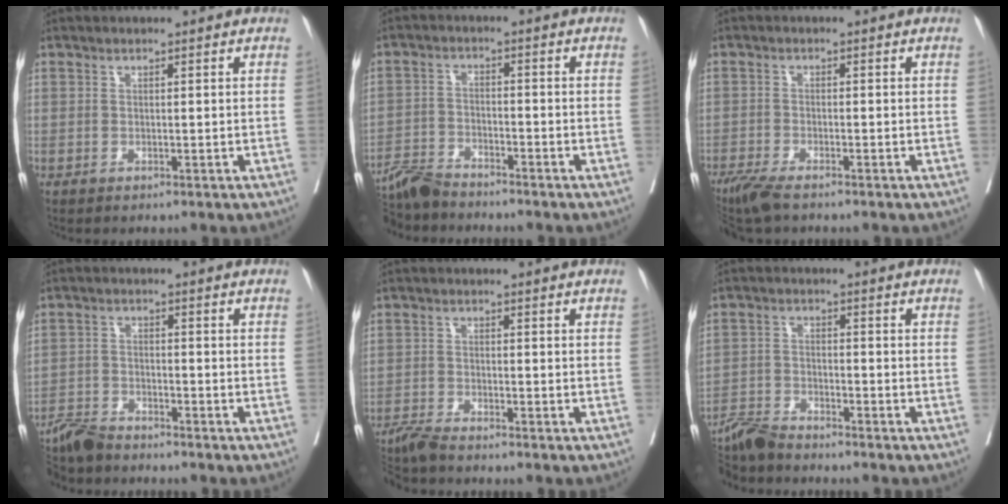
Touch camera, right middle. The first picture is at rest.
{"total": 7.3, "force": [-7.0, 0.6, 1.9], "torque": [-0.029, -0.016, -0.130]}
{"total": 5.3, "force": [-4.3, 0.7, 3.1], "torque": [-0.059, -0.014, -0.078]}
{"total": 6.4, "force": [-6.2, 0.8, 1.7], "torque": [-0.025, -0.021, -0.114]}
{"total": 4.3, "force": [-4.0, -0.5, 1.6], "torque": [-0.027, -0.016, -0.076]}
{"total": 7.2, "force": [-6.9, 0.3, 2.0], "torque": [-0.031, -0.016, -0.128]}